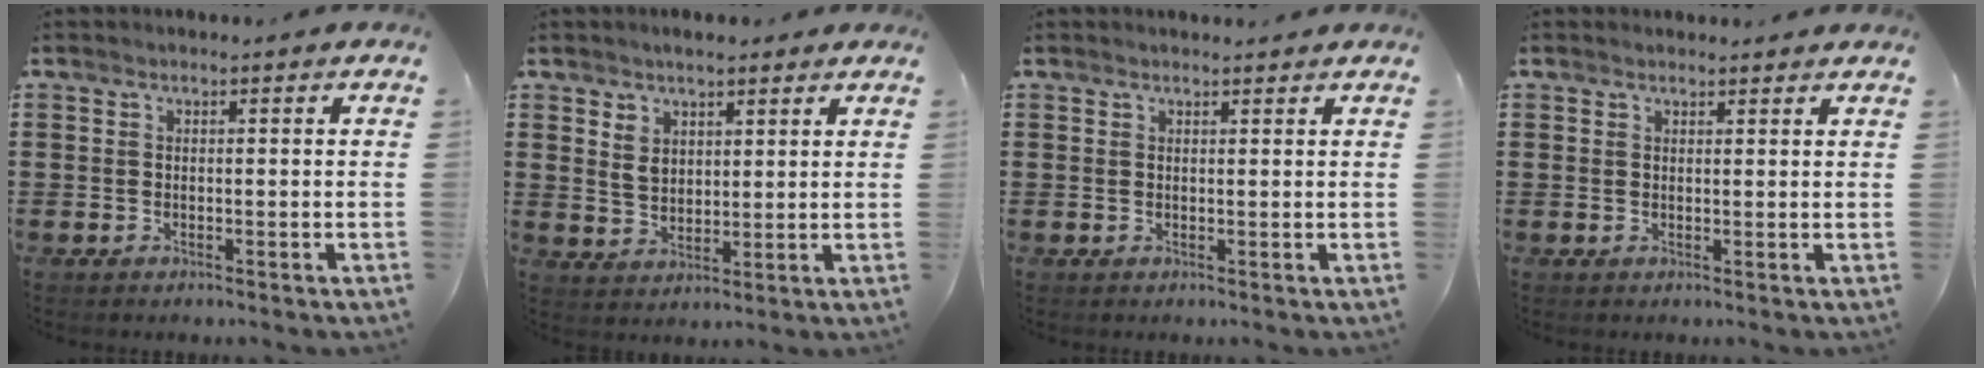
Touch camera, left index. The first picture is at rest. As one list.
[{"total": 4.3, "force": [2.9, 2.6, 1.7], "torque": [-0.045, 0.007, 0.053]}, {"total": 0.8, "force": [0.8, 0.1, 0.1], "torque": [-0.005, -0.001, 0.015]}, {"total": 1.1, "force": [1.1, 0.1, 0.2], "torque": [-0.005, -0.001, 0.022]}]